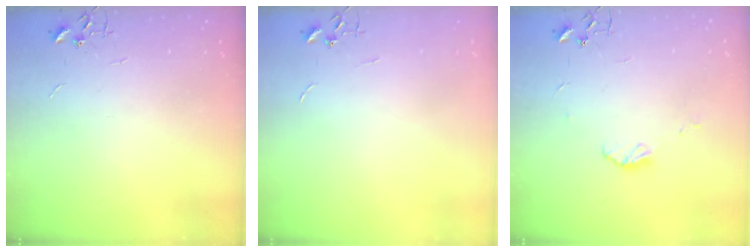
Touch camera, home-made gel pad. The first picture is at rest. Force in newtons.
{"total": 0.0}
{"total": 5.4, "press": 5.4, "slide": 0.2}